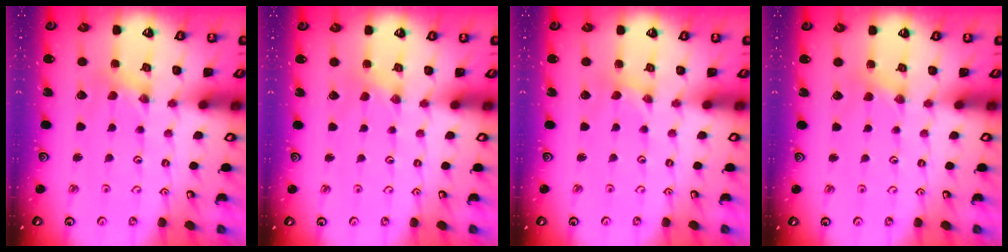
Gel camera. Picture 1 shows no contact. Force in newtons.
{"total": 0.0}
{"total": 0.0}
{"total": 2.8, "press": 2.7, "slide": 0.5}